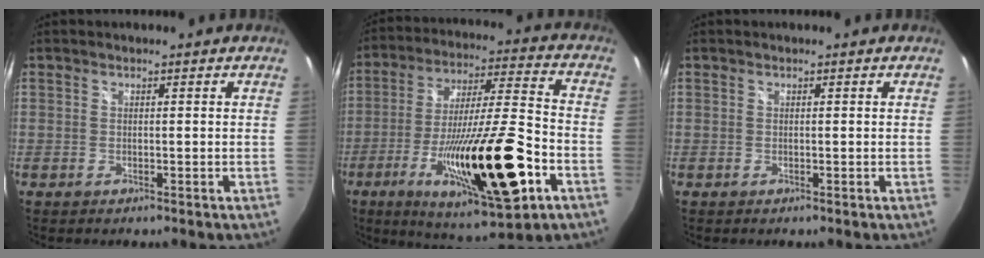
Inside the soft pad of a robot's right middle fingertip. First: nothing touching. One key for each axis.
{"total": 24.5, "fx": -9.6, "fy": 4.7, "fz": 22.0, "tx": -0.392, "ty": -0.039, "tz": -0.153}
{"total": 0.0}